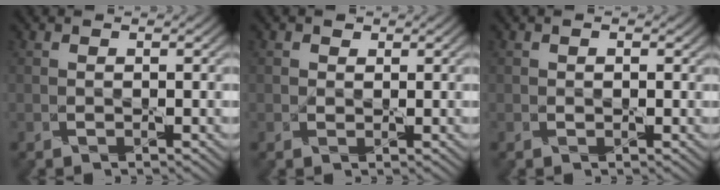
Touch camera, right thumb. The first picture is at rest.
{"total": 1.1, "force": [0.5, 0.9, -0.2], "torque": [0.005, 0.003, 0.004]}
{"total": 0.6, "force": [0.1, 0.5, 0.1], "torque": [0.001, -0.001, -0.002]}